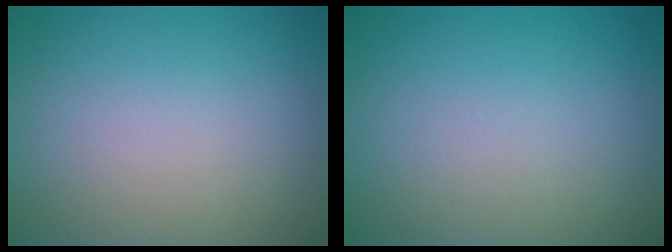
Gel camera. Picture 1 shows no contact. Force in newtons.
{"total": 0.0}